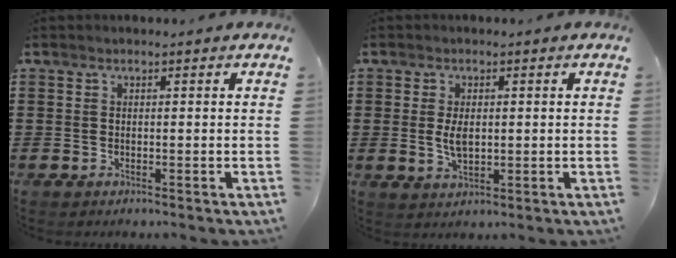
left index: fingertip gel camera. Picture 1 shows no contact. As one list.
[{"total": 3.9, "force": [0.2, 2.0, 3.3], "torque": [-0.066, 0.000, -0.001]}]